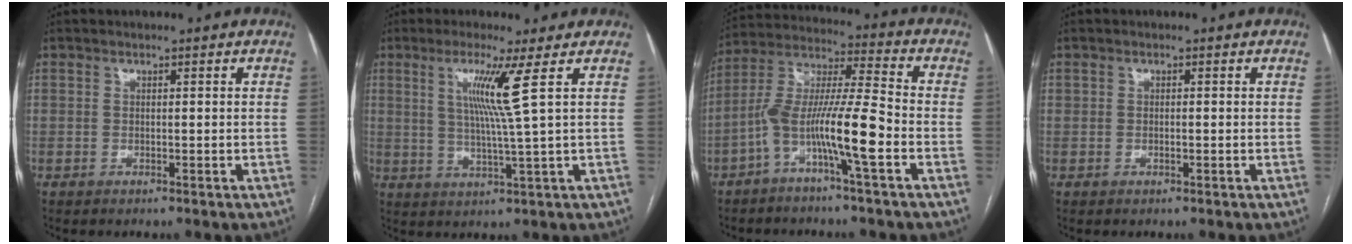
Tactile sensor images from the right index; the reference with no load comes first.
{"total": 6.9, "force": [2.4, -2.1, 6.1], "torque": [-0.117, -0.012, 0.050]}
{"total": 12.0, "force": [-4.9, 0.0, 11.0], "torque": [-0.218, 0.018, -0.095]}
{"total": 0.6, "force": [-0.1, 0.2, 0.6], "torque": [-0.013, -0.001, -0.002]}